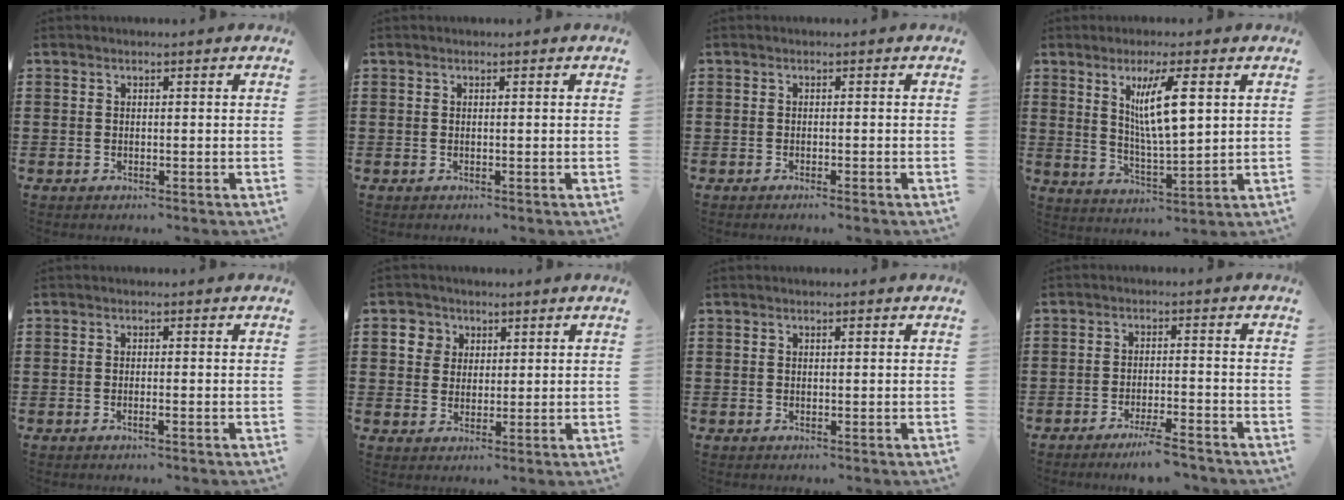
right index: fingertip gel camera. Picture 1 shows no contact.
{"total": 0.0}
{"total": 0.7, "force": [-0.5, -0.1, 0.4], "torque": [-0.008, -0.001, -0.011]}
{"total": 8.3, "force": [2.8, 1.8, 7.6], "torque": [-0.137, 0.000, 0.041]}
{"total": 0.8, "force": [-0.5, 0.0, 0.6], "torque": [-0.010, -0.003, -0.010]}
{"total": 4.1, "force": [1.8, 3.7, 0.4], "torque": [-0.020, 0.012, 0.029]}
{"total": 0.6, "force": [0.2, 0.2, 0.5], "torque": [-0.011, 0.002, 0.003]}
{"total": 4.3, "force": [-3.8, -0.1, 2.2], "torque": [-0.043, -0.006, -0.071]}